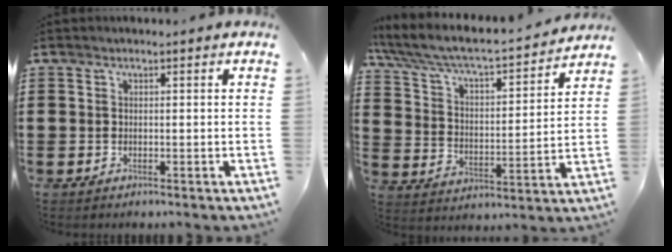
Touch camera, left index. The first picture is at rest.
{"total": 5.7, "force": [5.0, 0.6, 2.7], "torque": [-0.076, -0.042, 0.075]}